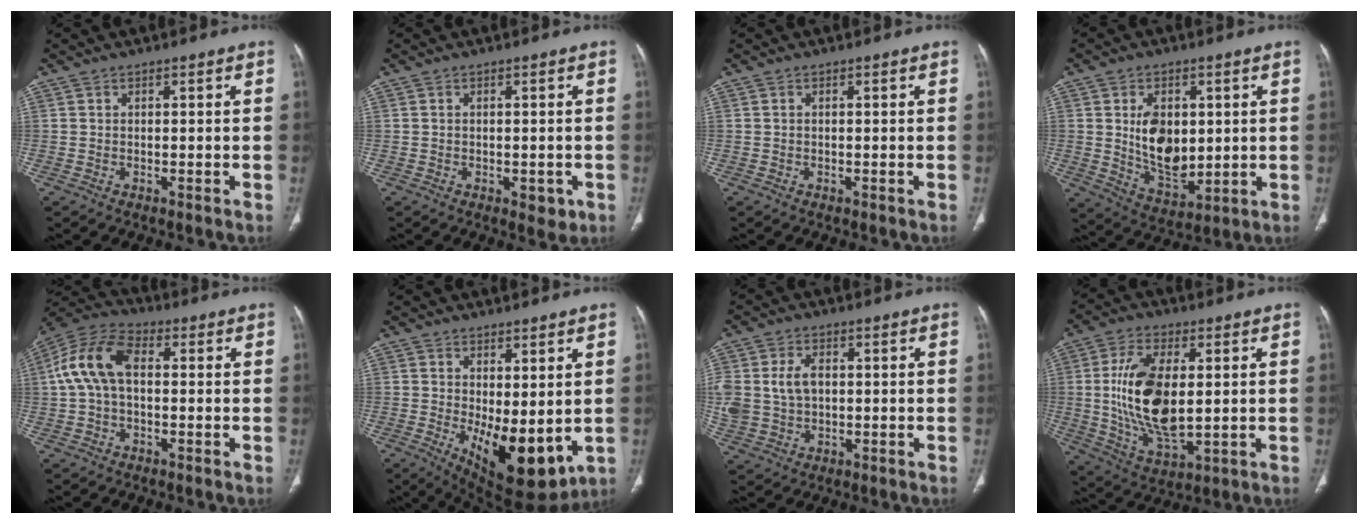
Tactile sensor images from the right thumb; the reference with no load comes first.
{"total": 3.0, "force": [-1.0, 1.6, 2.3], "torque": [-0.020, 0.000, -0.005]}
{"total": 0.0}
{"total": 11.9, "force": [1.5, 7.7, 9.0], "torque": [-0.119, -0.022, 0.043]}
{"total": 11.3, "force": [0.9, 6.8, 9.0], "torque": [-0.185, 0.034, 0.009]}
{"total": 12.6, "force": [-1.1, 5.5, 11.2], "torque": [-0.157, -0.028, 0.006]}
{"total": 10.5, "force": [1.0, 7.7, 7.0], "torque": [-0.163, 0.006, 0.031]}
{"total": 16.6, "force": [1.1, 8.2, 14.3], "torque": [-0.273, -0.016, 0.029]}